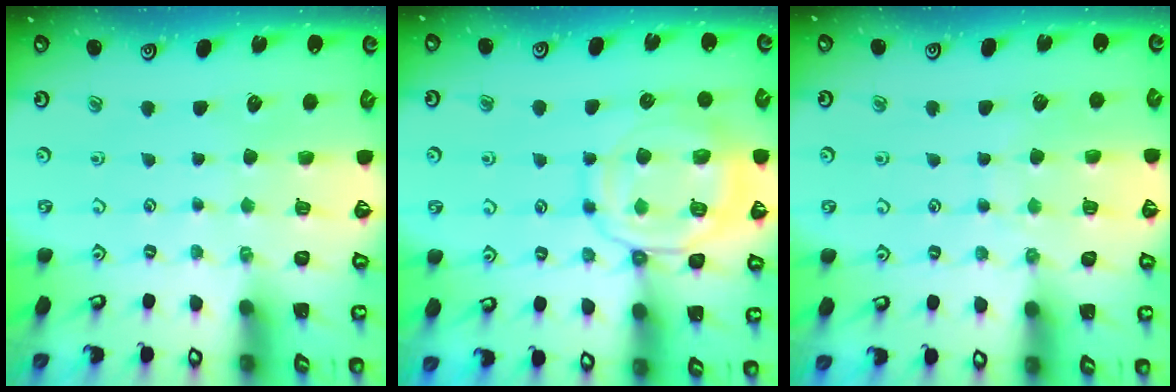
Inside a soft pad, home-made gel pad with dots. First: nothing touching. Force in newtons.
{"total": 13.0, "press": 13.0, "slide": 1.4}
{"total": 6.9, "press": 6.9, "slide": 0.8}